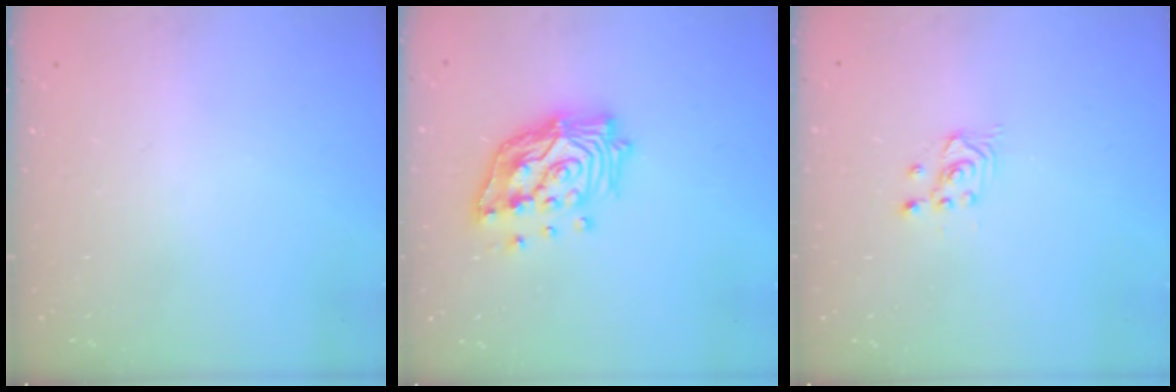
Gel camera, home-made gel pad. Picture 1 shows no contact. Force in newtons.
{"total": 16.9, "press": 16.7, "slide": 2.3}
{"total": 2.5, "press": 2.5, "slide": 0.3}